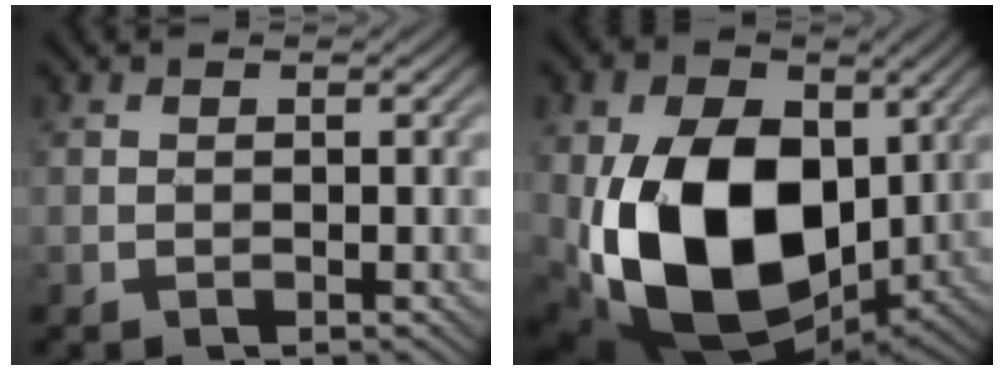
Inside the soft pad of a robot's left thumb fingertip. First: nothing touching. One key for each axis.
{"total": 17.6, "fx": -0.6, "fy": 12.0, "fz": 12.8, "tx": -0.271, "ty": -0.019, "tz": -0.017}